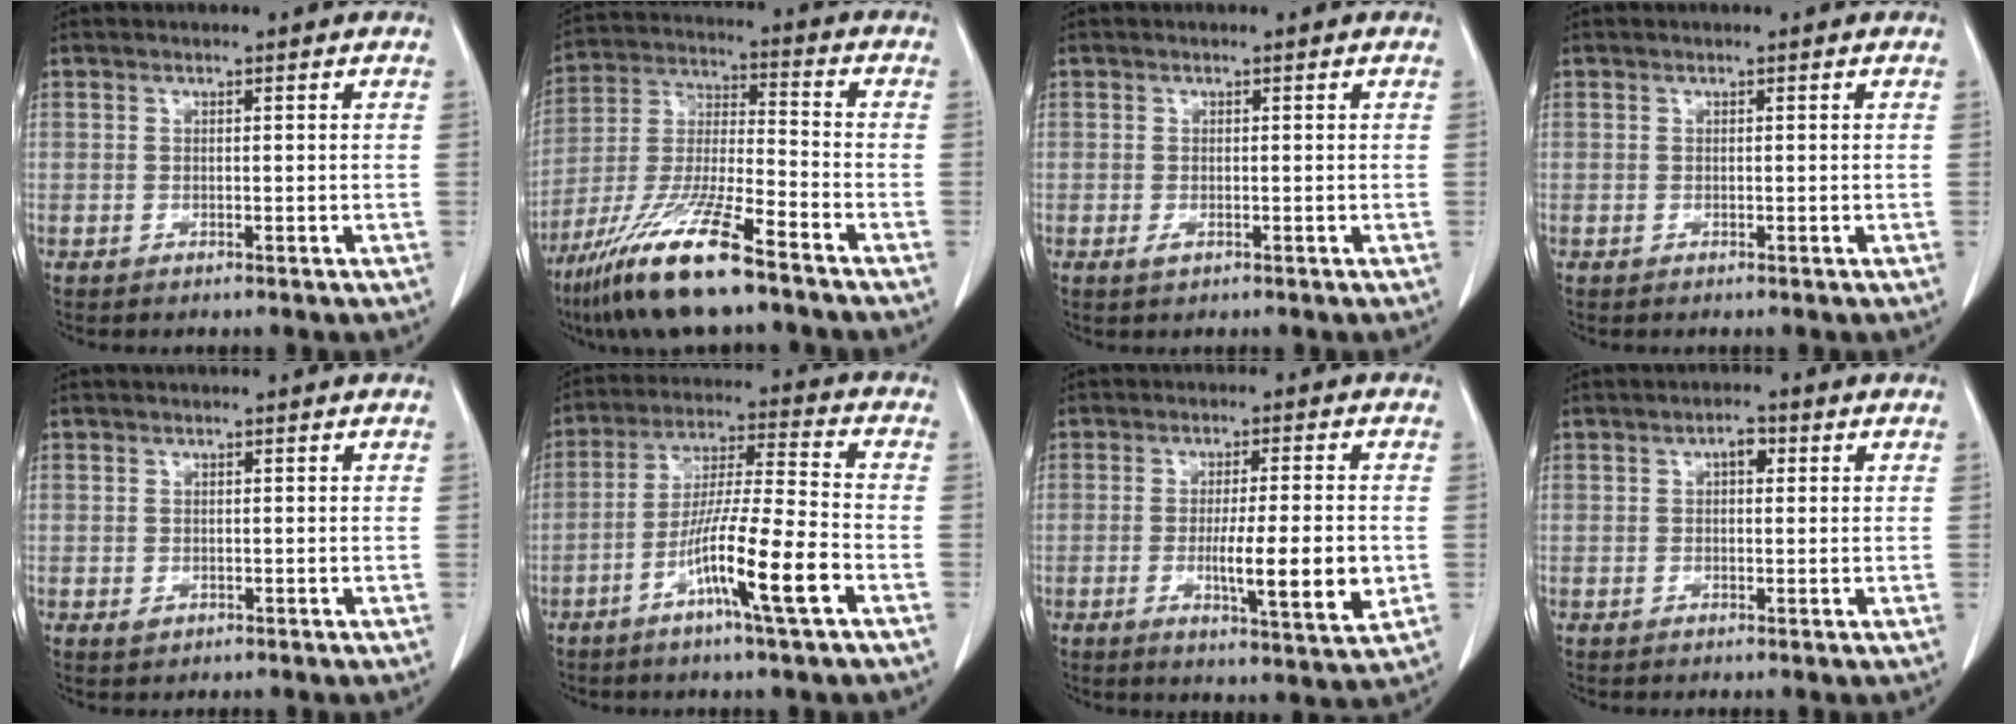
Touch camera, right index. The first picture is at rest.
{"total": 15.5, "force": [-10.6, 1.4, 11.3], "torque": [-0.240, -0.032, -0.199]}
{"total": 0.9, "force": [-0.3, 0.5, 0.7], "torque": [-0.010, -0.001, 0.001]}
{"total": 0.0}
{"total": 1.0, "force": [-0.2, 0.9, 0.4], "torque": [-0.002, 0.002, 0.004]}
{"total": 12.0, "force": [-5.4, -0.3, 10.8], "torque": [-0.199, -0.005, -0.100]}
{"total": 9.9, "force": [-1.8, 0.7, 9.7], "torque": [-0.150, -0.020, -0.028]}
{"total": 2.1, "force": [0.6, 1.1, 1.7], "torque": [-0.026, 0.009, 0.006]}